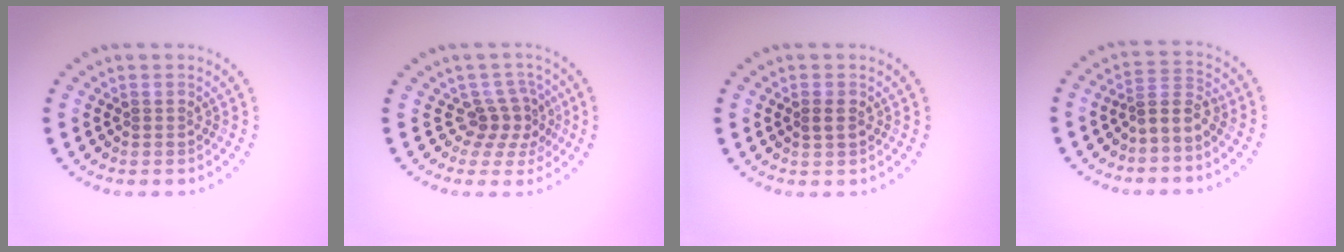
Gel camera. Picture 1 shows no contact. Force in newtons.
{"total": 2.7, "press": 1.9, "slide": 1.9}
{"total": 1.2, "press": 1.2, "slide": 0.1}
{"total": 2.3, "press": 1.7, "slide": 1.5}